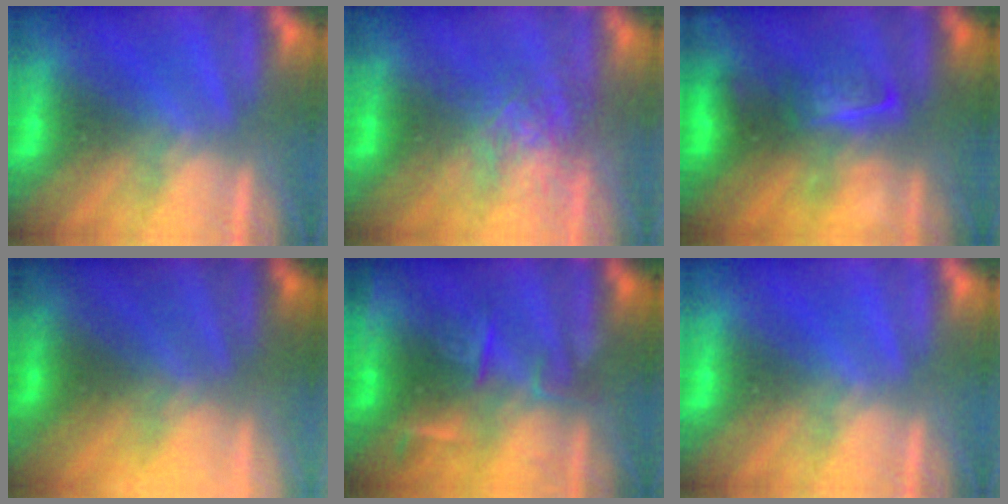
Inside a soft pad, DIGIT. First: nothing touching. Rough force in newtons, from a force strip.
{"total": 2.6}
{"total": 2.6}
{"total": 2.7}
{"total": 2.5}
{"total": 0.0}